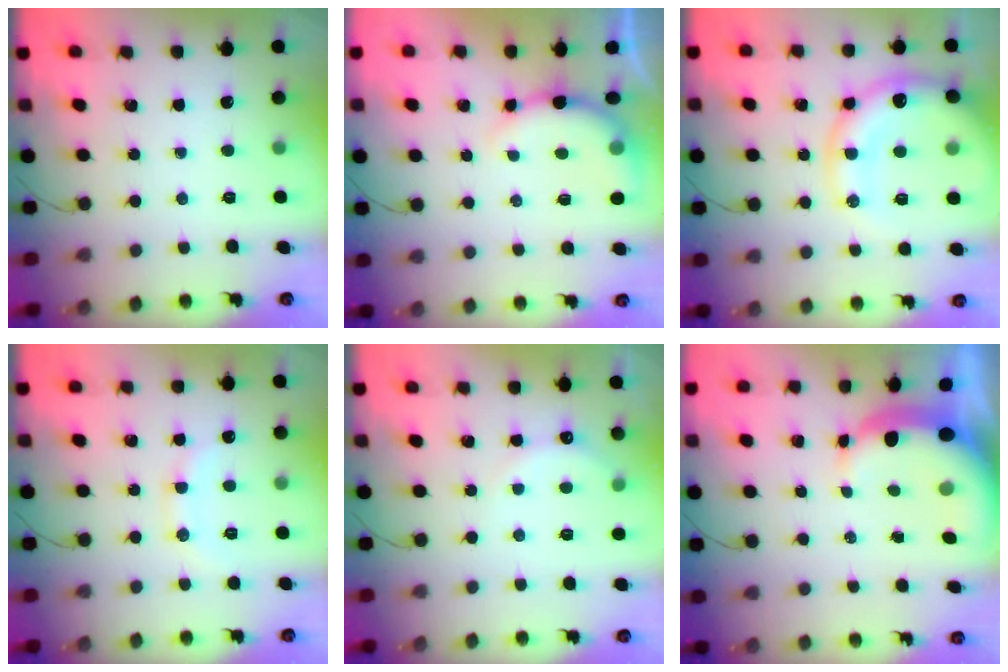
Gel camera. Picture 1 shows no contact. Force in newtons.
{"total": 8.8, "press": 8.7, "slide": 1.1}
{"total": 18.3, "press": 17.8, "slide": 4.0}
{"total": 8.8, "press": 8.7, "slide": 1.3}
{"total": 6.2, "press": 6.1, "slide": 1.3}
{"total": 9.4, "press": 9.2, "slide": 1.9}